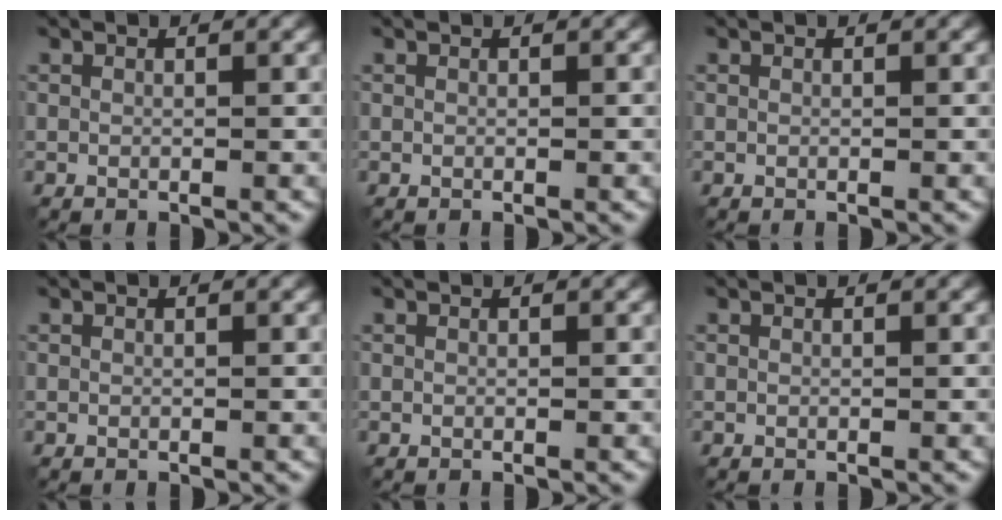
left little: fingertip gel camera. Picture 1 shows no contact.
{"total": 0.0}
{"total": 0.0}
{"total": 0.0}
{"total": 0.0}
{"total": 0.0}